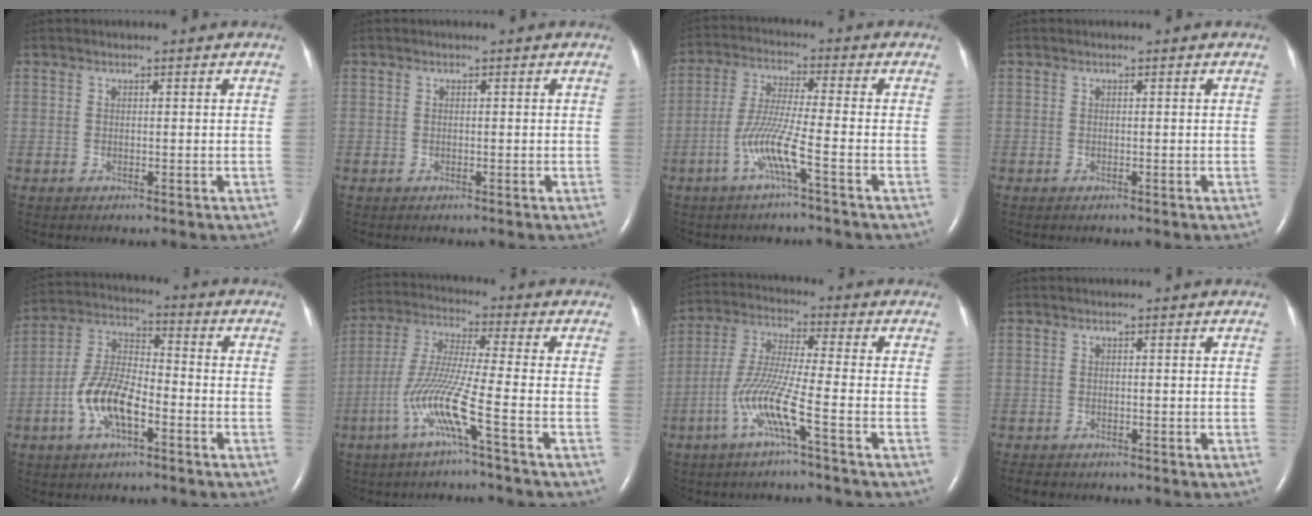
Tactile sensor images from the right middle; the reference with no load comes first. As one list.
[{"total": 0.0}, {"total": 7.3, "force": [-3.2, -0.7, 6.5], "torque": [-0.136, -0.002, -0.068]}, {"total": 0.0}, {"total": 10.1, "force": [-4.0, 4.0, 8.4], "torque": [-0.184, 0.014, -0.077]}, {"total": 9.8, "force": [-4.4, -1.2, 8.7], "torque": [-0.185, -0.004, -0.093]}, {"total": 8.9, "force": [-4.0, -0.7, 7.9], "torque": [-0.170, 0.000, -0.085]}, {"total": 2.6, "force": [-2.2, 0.9, 0.9], "torque": [-0.016, -0.005, -0.029]}]